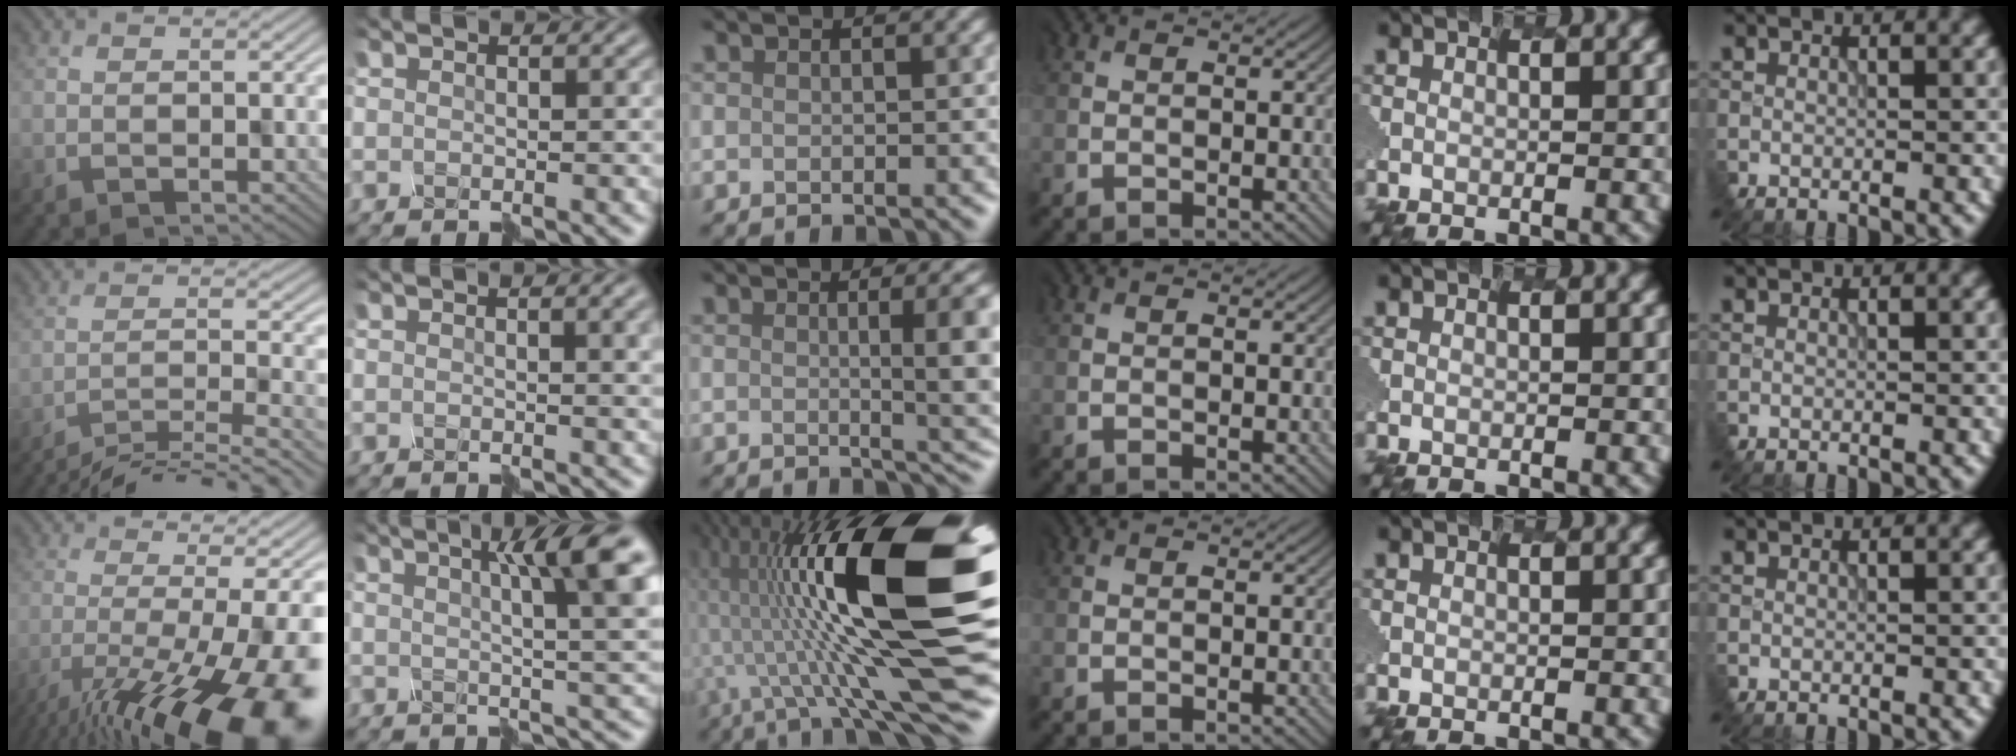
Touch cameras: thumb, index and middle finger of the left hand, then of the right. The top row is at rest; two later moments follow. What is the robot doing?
{"motion": "disassemble", "object": "hinged jar"}